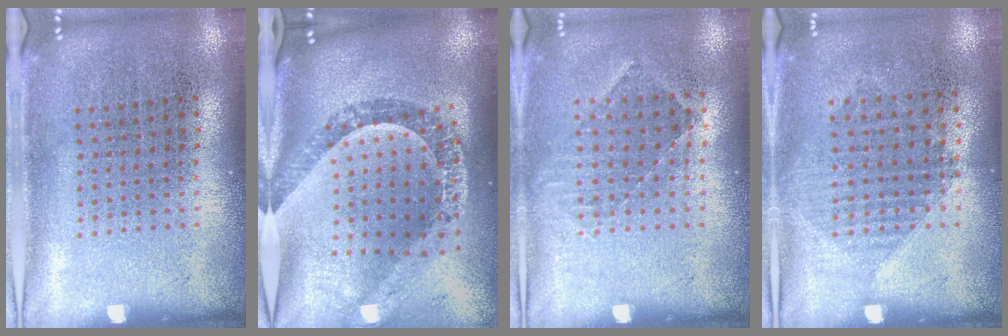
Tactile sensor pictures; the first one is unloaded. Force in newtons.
{"total": 2.2, "press": 1.8, "slide": 1.3}
{"total": 0.8, "press": 0.8, "slide": 0.3}
{"total": 1.0, "press": 0.9, "slide": 0.4}